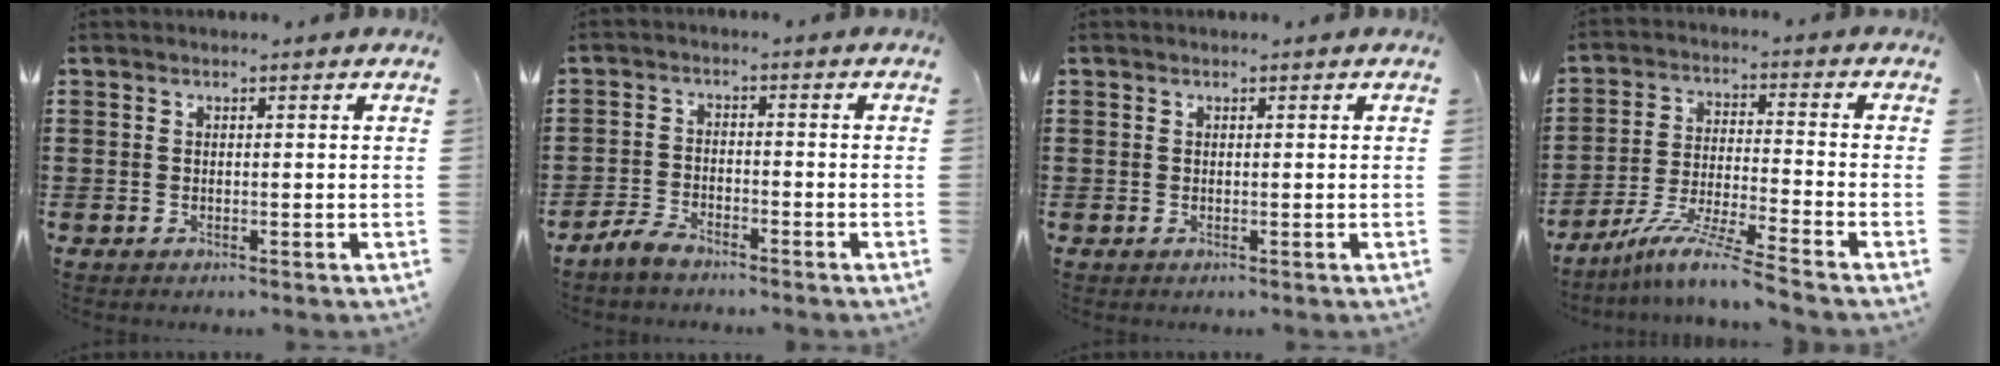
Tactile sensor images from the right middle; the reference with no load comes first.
{"total": 3.3, "force": [-3.0, 0.9, 1.2], "torque": [-0.043, 0.002, -0.067]}
{"total": 0.0}
{"total": 8.4, "force": [-7.0, -0.3, 4.6], "torque": [-0.097, -0.012, -0.139]}